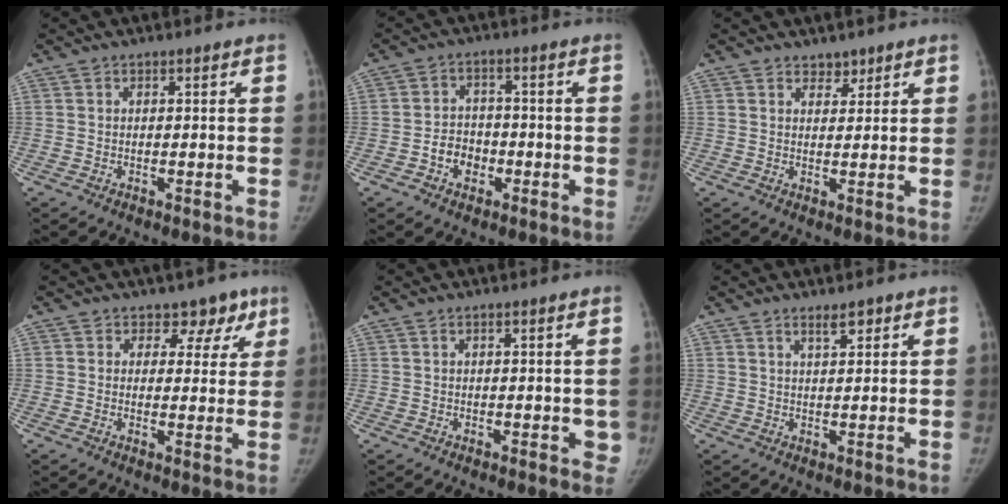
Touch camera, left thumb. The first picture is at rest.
{"total": 5.3, "force": [-2.0, 4.3, 2.4], "torque": [-0.015, 0.021, -0.037]}
{"total": 2.3, "force": [1.8, 1.3, 0.4], "torque": [0.013, -0.011, 0.024]}
{"total": 5.7, "force": [3.5, 4.4, 0.9], "torque": [0.031, -0.014, 0.029]}
{"total": 2.5, "force": [0.3, 1.3, 2.2], "torque": [-0.010, -0.003, 0.005]}
{"total": 2.4, "force": [1.7, 0.7, 1.5], "torque": [-0.021, -0.013, 0.030]}